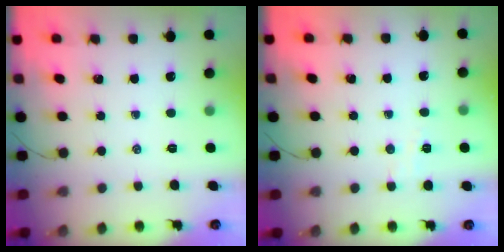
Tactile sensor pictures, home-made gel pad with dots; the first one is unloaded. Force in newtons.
{"total": 2.9, "press": 2.7, "slide": 1.0}